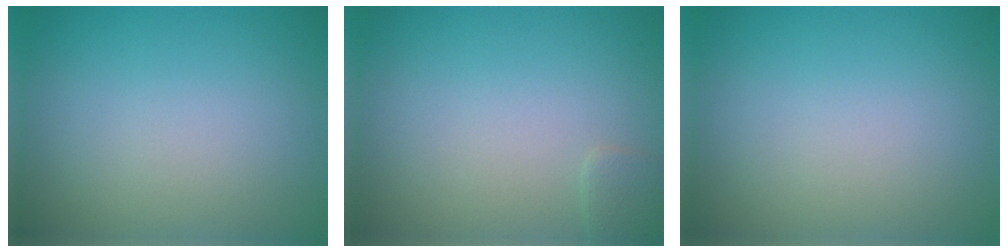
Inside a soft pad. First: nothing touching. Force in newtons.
{"total": 0.8, "press": 0.8, "slide": 0.0}
{"total": 0.0}